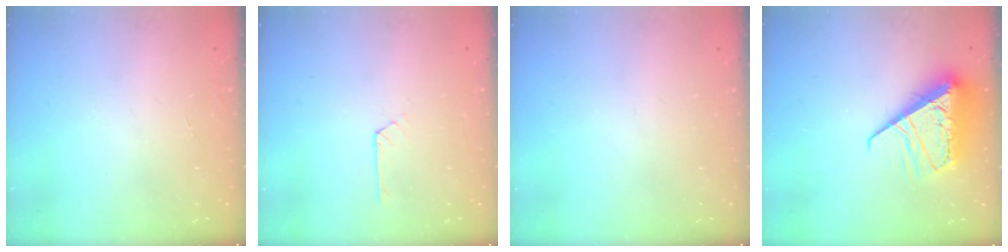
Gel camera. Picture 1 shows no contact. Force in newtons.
{"total": 2.0, "press": 2.0, "slide": 0.2}
{"total": 0.0}
{"total": 10.7, "press": 10.6, "slide": 1.3}